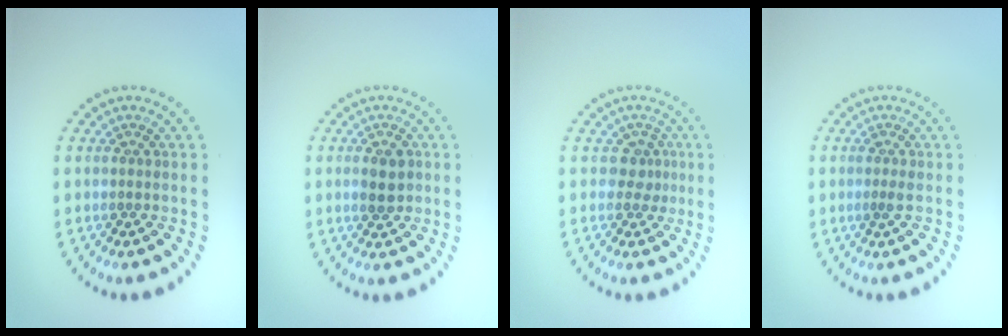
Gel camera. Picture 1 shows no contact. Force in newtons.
{"total": 2.3, "press": 2.2, "slide": 0.2}
{"total": 1.7, "press": 1.4, "slide": 1.0}
{"total": 1.1, "press": 0.9, "slide": 0.6}